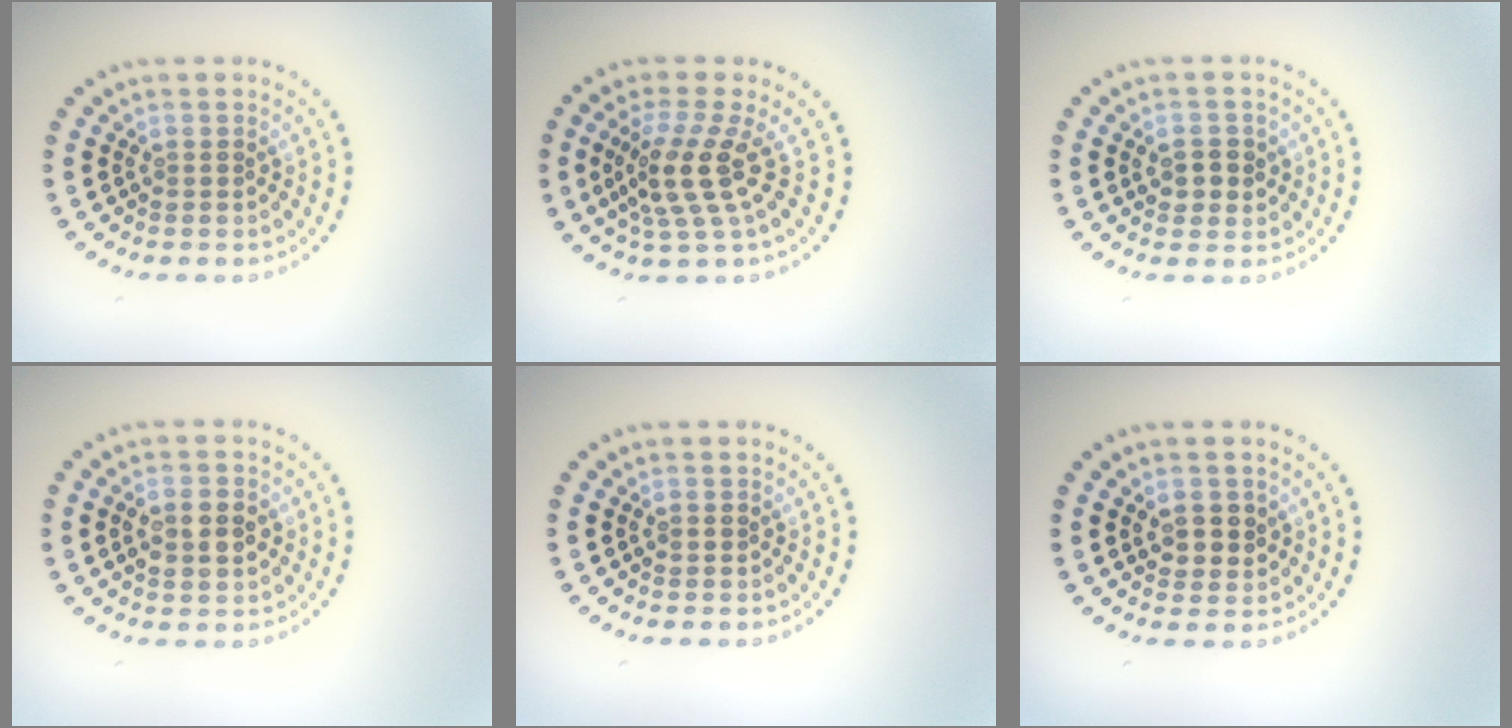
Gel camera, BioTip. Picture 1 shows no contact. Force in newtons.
{"total": 3.9, "press": 2.9, "slide": 2.7}
{"total": 2.3, "press": 2.2, "slide": 0.4}
{"total": 3.7, "press": 3.7, "slide": 0.4}
{"total": 0.5, "press": 0.5, "slide": 0.1}
{"total": 2.3, "press": 2.2, "slide": 0.6}